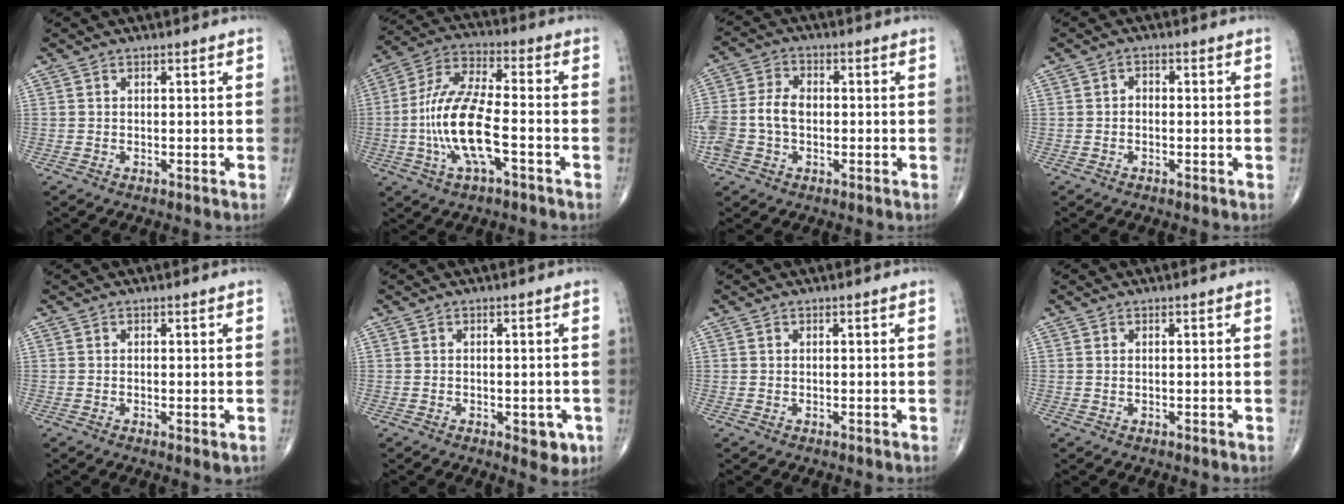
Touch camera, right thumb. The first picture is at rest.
{"total": 14.7, "force": [-3.7, 5.1, 13.3], "torque": [-0.278, 0.032, -0.072]}
{"total": 9.0, "force": [-1.2, 6.2, 6.4], "torque": [-0.141, 0.026, -0.026]}
{"total": 1.3, "force": [-0.3, 1.0, 0.8], "torque": [-0.006, 0.006, -0.009]}
{"total": 1.5, "force": [-0.4, 0.5, 1.4], "torque": [-0.024, -0.005, -0.004]}
{"total": 4.3, "force": [-1.5, 2.2, 3.4], "torque": [-0.023, -0.002, -0.015]}
{"total": 0.0}
{"total": 0.0}